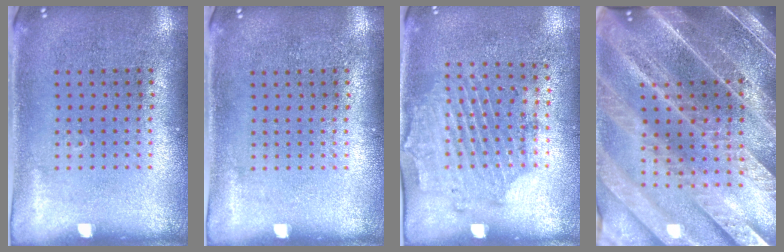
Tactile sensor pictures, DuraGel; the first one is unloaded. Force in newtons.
{"total": 0.0}
{"total": 1.7, "press": 1.2, "slide": 1.1}
{"total": 5.6, "press": 4.8, "slide": 3.0}